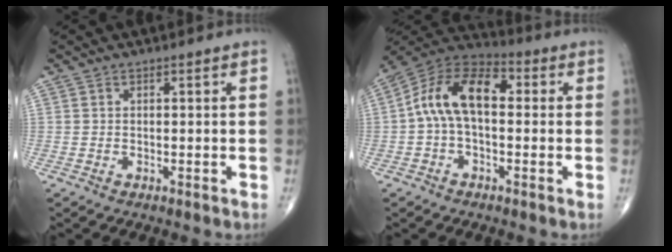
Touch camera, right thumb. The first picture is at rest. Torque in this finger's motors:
{"motor_torque": [0.21, 0.19, 0.73, -0.11, 0.16]}